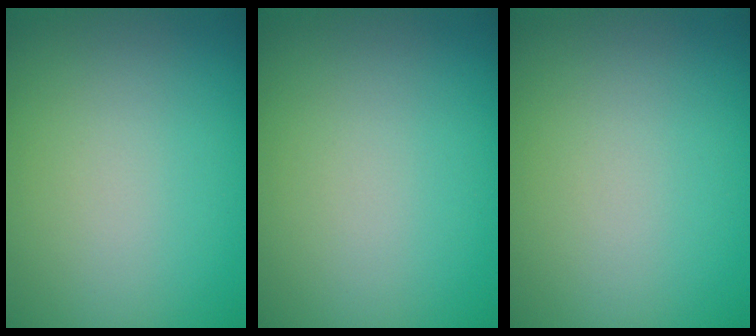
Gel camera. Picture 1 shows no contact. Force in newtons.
{"total": 0.0}
{"total": 0.0}